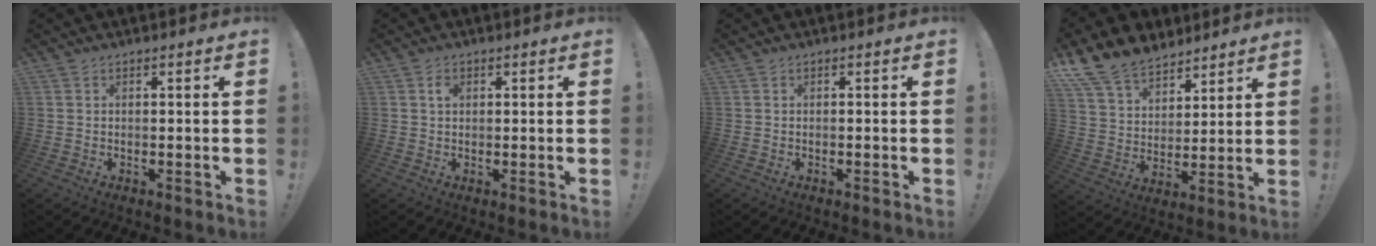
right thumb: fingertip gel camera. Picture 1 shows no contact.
{"total": 1.6, "force": [0.7, 1.1, 0.9], "torque": [-0.005, -0.003, 0.010]}
{"total": 0.0}
{"total": 14.3, "force": [11.1, 8.0, 4.3], "torque": [-0.082, -0.081, 0.213]}